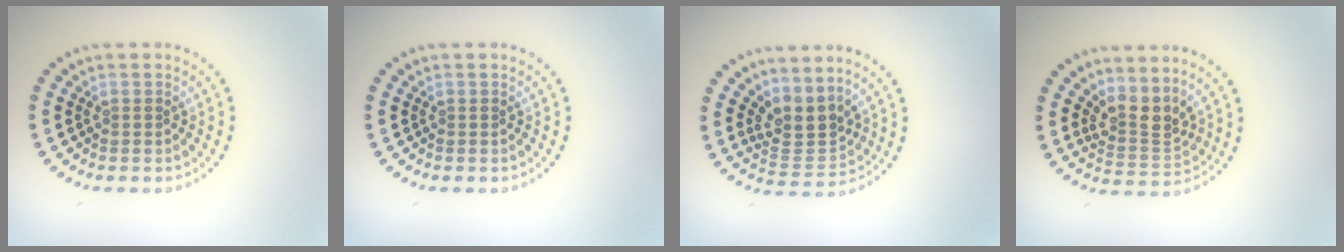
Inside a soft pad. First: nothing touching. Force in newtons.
{"total": 0.0}
{"total": 3.2, "press": 2.4, "slide": 2.0}
{"total": 3.2, "press": 2.2, "slide": 2.3}